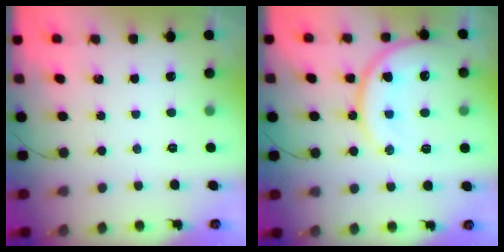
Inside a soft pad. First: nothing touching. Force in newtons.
{"total": 17.2, "press": 17.2, "slide": 1.6}